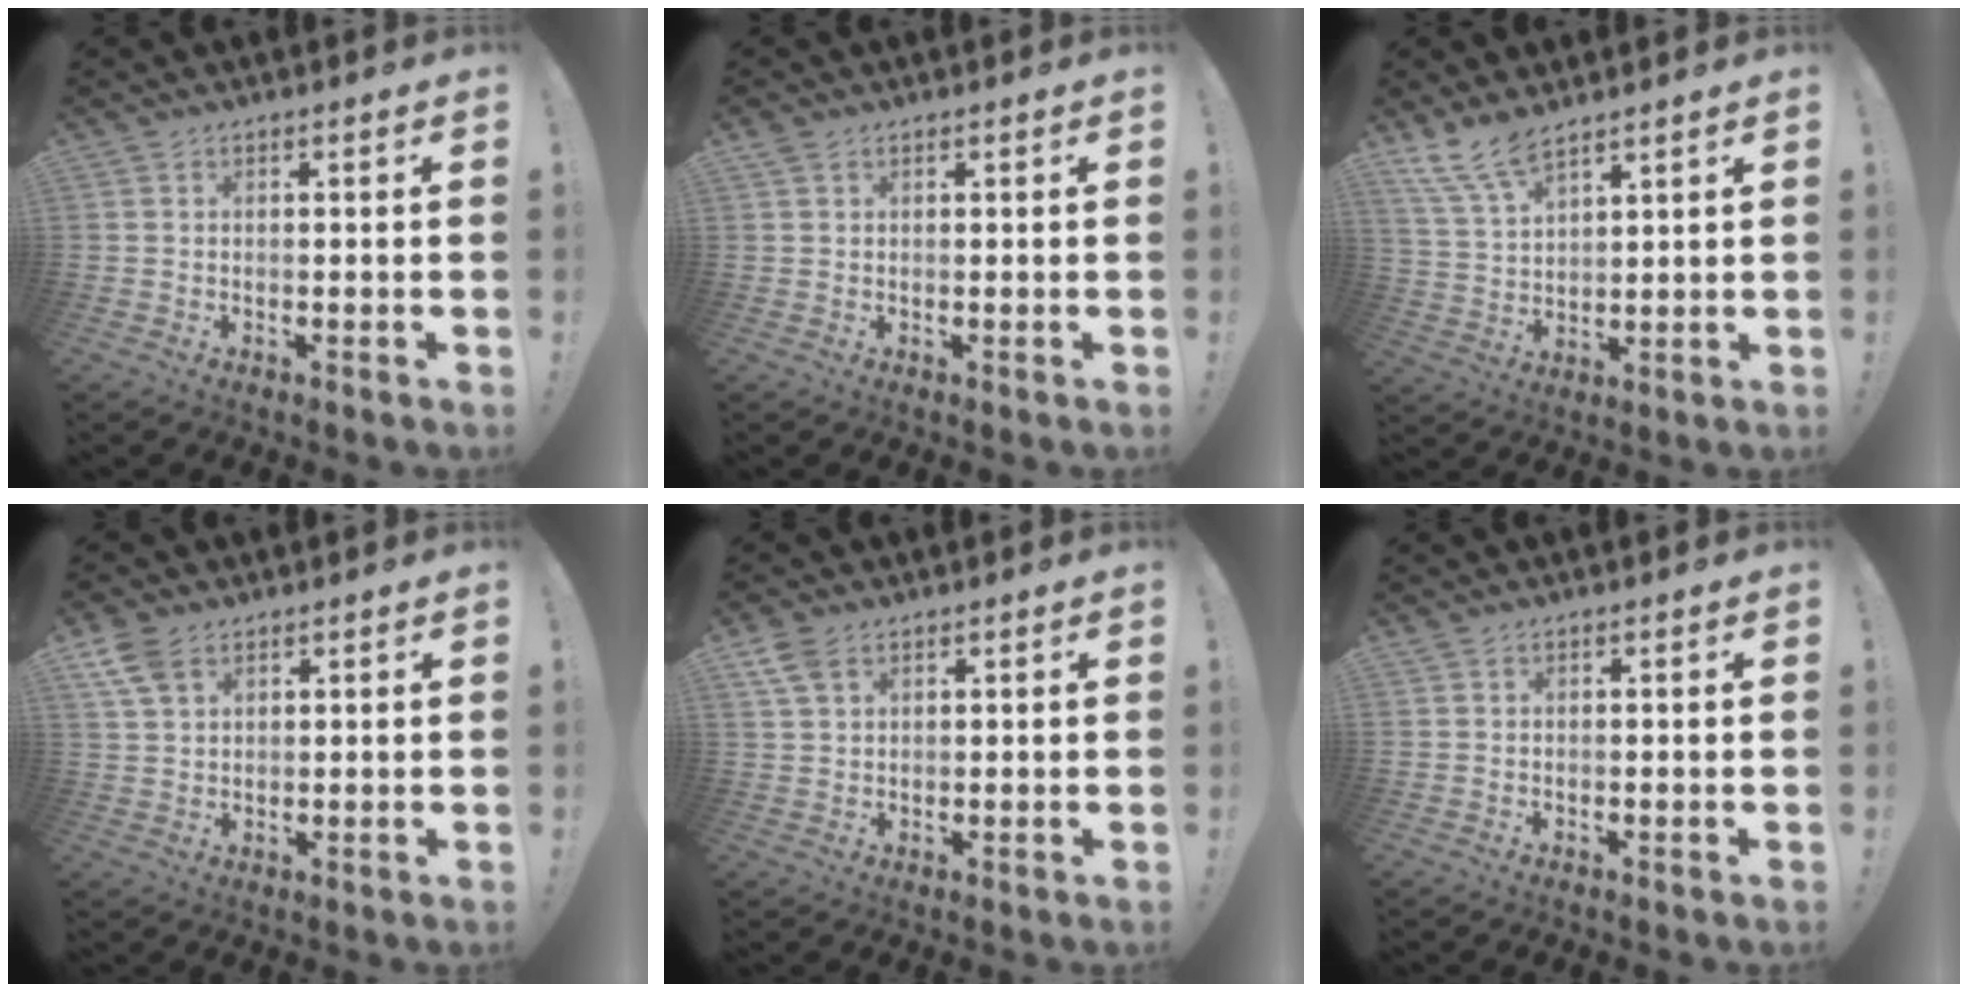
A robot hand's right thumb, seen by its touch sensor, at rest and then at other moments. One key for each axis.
{"total": 1.3, "fx": 1.0, "fy": 0.6, "fz": 0.4, "tx": -0.009, "ty": 0.000, "tz": 0.020}
{"total": 8.8, "fx": 7.5, "fy": 2.6, "fz": 3.7, "tx": -0.080, "ty": -0.043, "tz": 0.144}
{"total": 6.6, "fx": 3.6, "fy": 4.1, "fz": 3.8, "tx": -0.070, "ty": -0.006, "tz": 0.074}
{"total": 5.0, "fx": 2.9, "fy": 2.9, "fz": 2.8, "tx": -0.059, "ty": -0.005, "tz": 0.059}
{"total": 0.0}